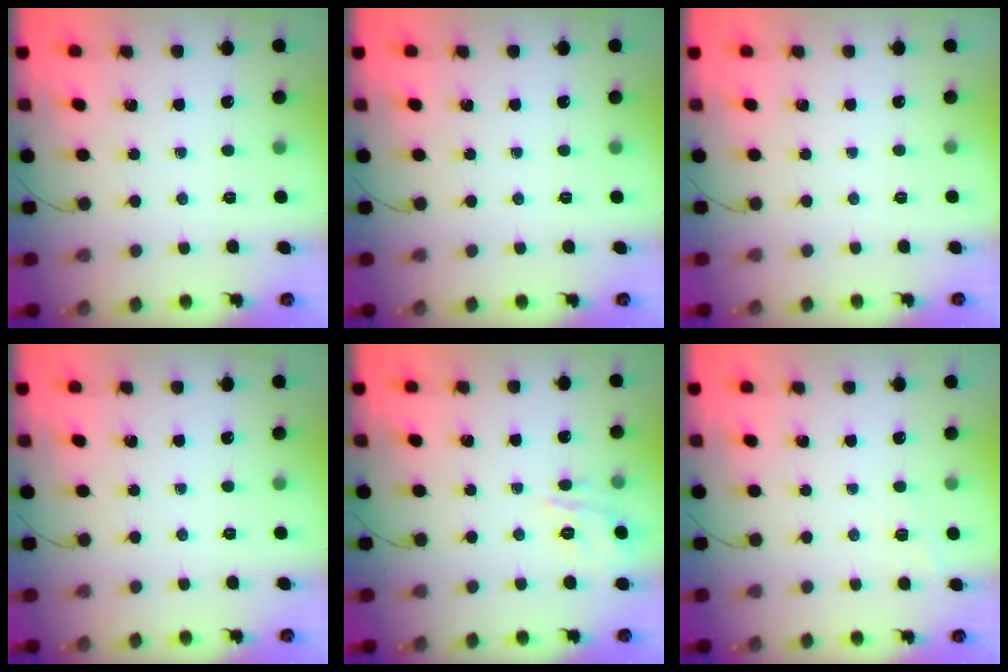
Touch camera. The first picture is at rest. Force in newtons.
{"total": 0.0}
{"total": 2.5, "press": 2.4, "slide": 0.5}
{"total": 0.0}
{"total": 7.7, "press": 7.7, "slide": 0.9}
{"total": 5.0, "press": 4.8, "slide": 1.4}